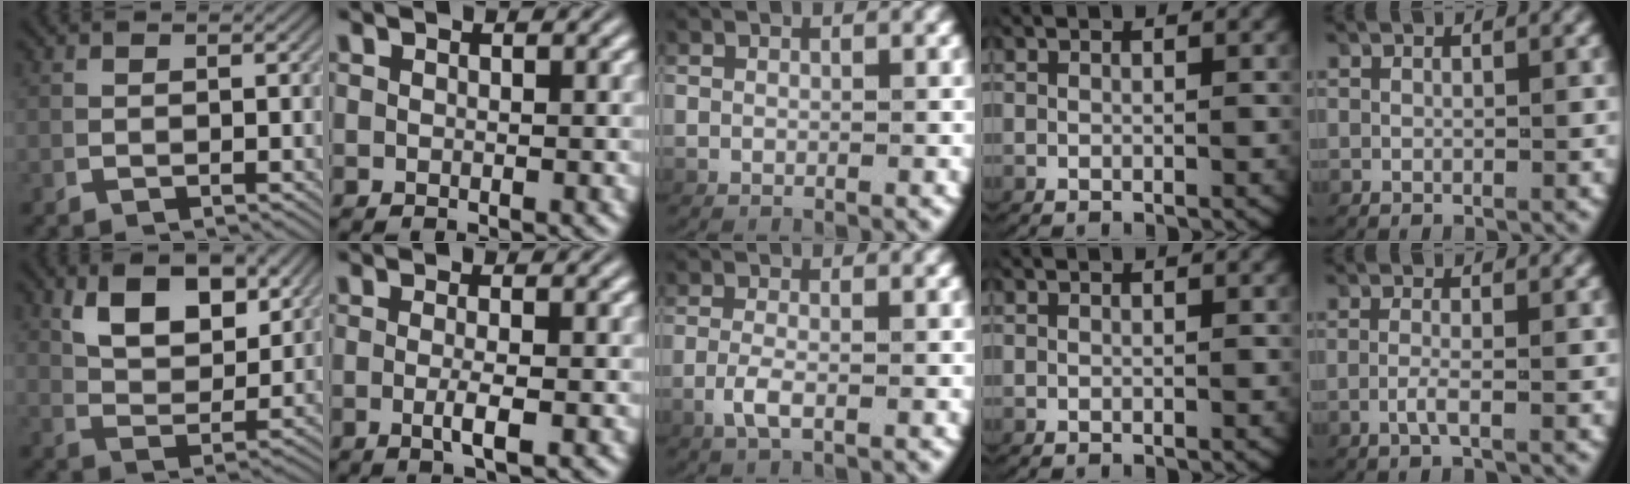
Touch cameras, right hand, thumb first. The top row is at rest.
{"thumb": {"total": 6.6, "force": [3.3, 3.1, 4.7], "torque": [-0.079, -0.009, 0.068]}, "index": {"total": 2.1, "force": [-0.8, -0.2, 1.9], "torque": [-0.036, -0.009, -0.011]}, "middle": {"total": 1.9, "force": [-0.8, 0.1, 1.7], "torque": [-0.051, -0.017, -0.004]}, "little": {"total": 1.3, "force": [-0.7, 0.0, 1.1], "torque": [-0.033, -0.007, -0.012]}}